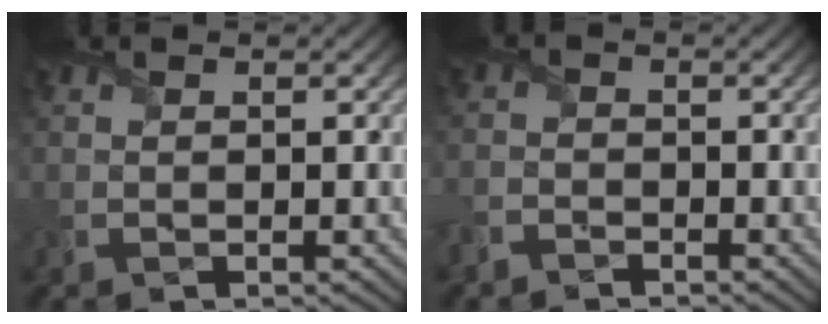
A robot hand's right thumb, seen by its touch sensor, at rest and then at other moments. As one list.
[{"total": 2.0, "force": [-1.9, 0.7, 0.1], "torque": [-0.005, -0.001, -0.050]}]